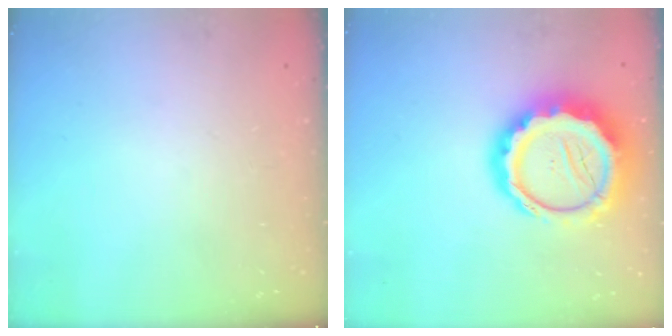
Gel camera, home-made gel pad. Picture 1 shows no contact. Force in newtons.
{"total": 16.7, "press": 16.4, "slide": 3.5}